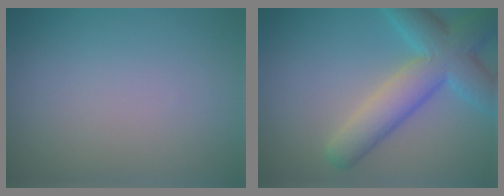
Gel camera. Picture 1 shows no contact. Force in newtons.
{"total": 7.3, "press": 7.3, "slide": 0.3}